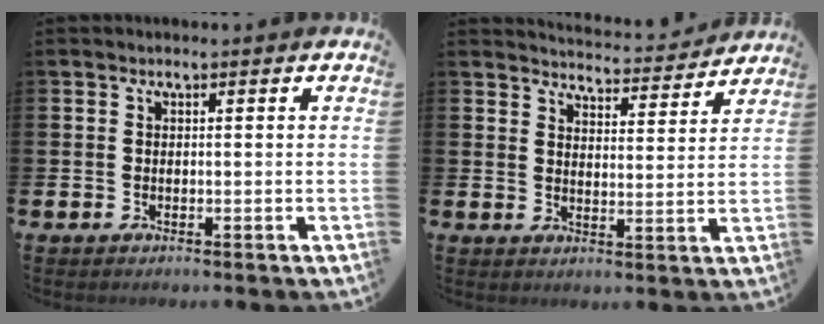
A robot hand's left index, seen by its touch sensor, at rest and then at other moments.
{"total": 4.5, "force": [4.5, 0.3, 0.1], "torque": [-0.006, -0.040, 0.076]}